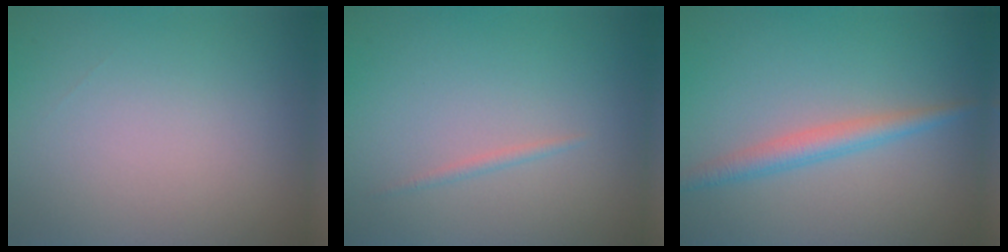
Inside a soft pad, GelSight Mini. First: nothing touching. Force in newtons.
{"total": 0.6, "press": 0.6, "slide": 0.0}
{"total": 2.5, "press": 2.5, "slide": 0.1}